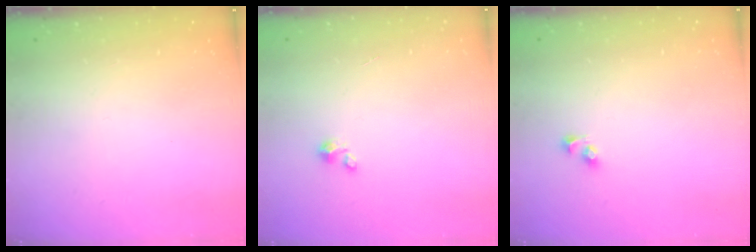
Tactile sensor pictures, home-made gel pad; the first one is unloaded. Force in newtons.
{"total": 0.8, "press": 0.7, "slide": 0.3}
{"total": 2.5, "press": 2.5, "slide": 0.3}